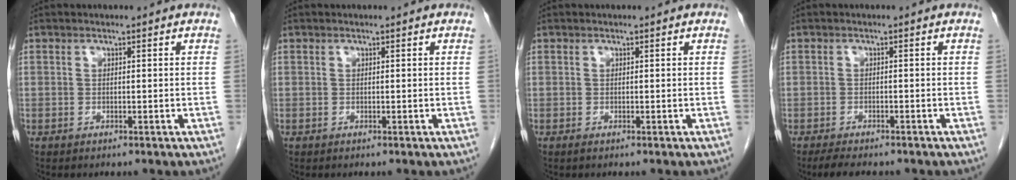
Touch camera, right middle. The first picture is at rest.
{"total": 0.0}
{"total": 0.0}
{"total": 4.5, "force": [-3.8, 1.2, 2.1], "torque": [-0.040, -0.012, -0.055]}